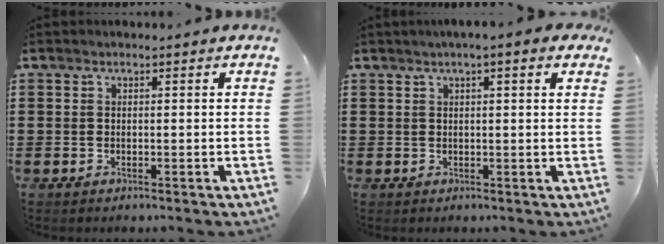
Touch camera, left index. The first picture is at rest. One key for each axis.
{"total": 1.8, "fx": 1.1, "fy": 0.3, "fz": 1.4, "tx": -0.031, "ty": 0.005, "tz": 0.018}